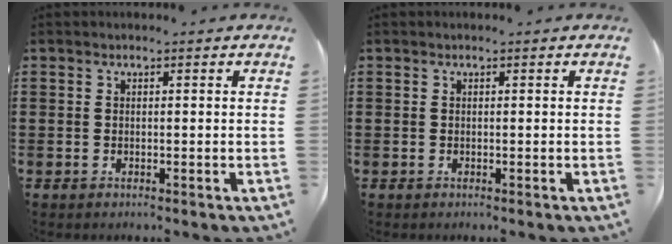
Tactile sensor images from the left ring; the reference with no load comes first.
{"total": 0.0}